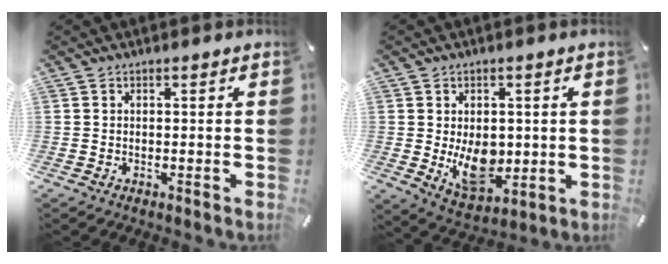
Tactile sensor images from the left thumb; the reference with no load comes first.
{"total": 10.5, "force": [-0.8, 7.5, 7.3], "torque": [-0.095, -0.015, -0.010]}